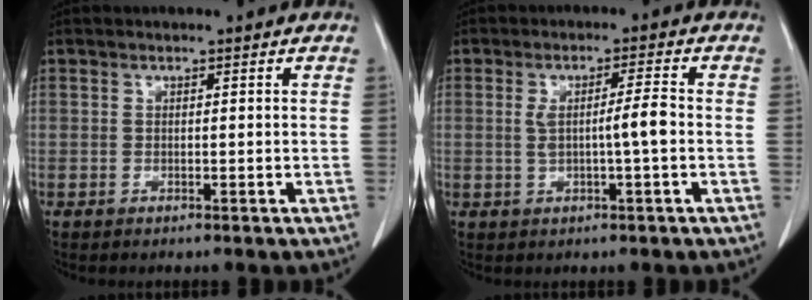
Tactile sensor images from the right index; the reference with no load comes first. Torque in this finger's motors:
{"motor_torque": [0.42, -0.16, 0.32, 0.08]}